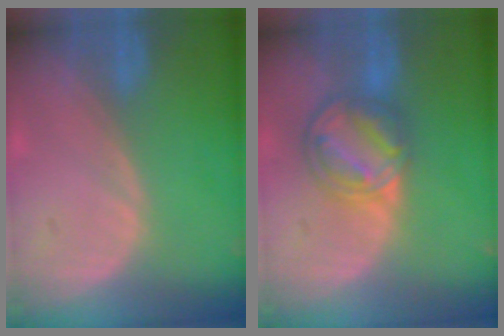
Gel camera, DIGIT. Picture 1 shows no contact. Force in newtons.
{"total": 8.2, "press": 6.9, "slide": 4.4}